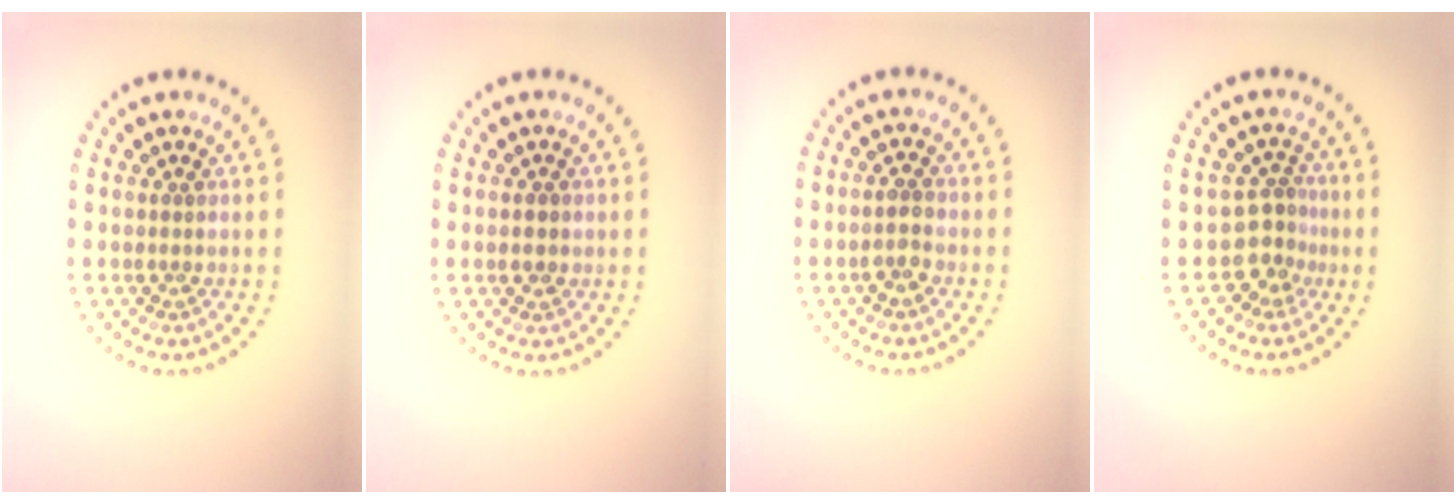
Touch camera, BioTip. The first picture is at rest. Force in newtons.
{"total": 1.7, "press": 1.7, "slide": 0.0}
{"total": 1.8, "press": 1.8, "slide": 0.1}
{"total": 2.9, "press": 2.0, "slide": 2.1}